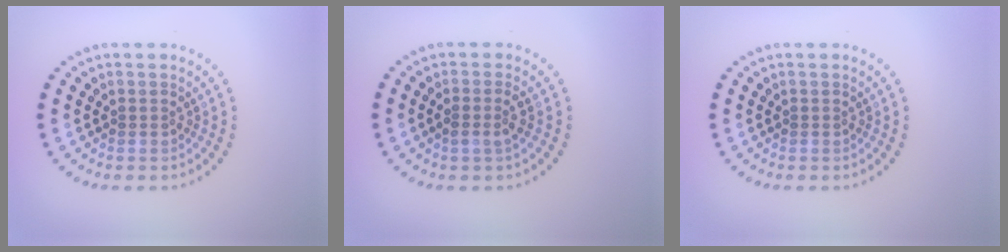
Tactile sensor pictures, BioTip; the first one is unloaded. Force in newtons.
{"total": 1.4, "press": 1.2, "slide": 0.6}
{"total": 0.0}